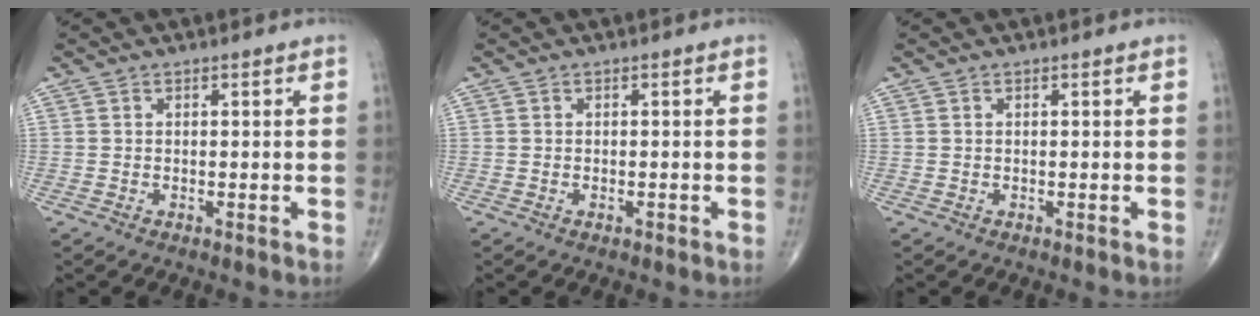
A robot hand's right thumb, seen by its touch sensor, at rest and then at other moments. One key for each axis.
{"total": 0.8, "fx": -0.4, "fy": 0.4, "fz": 0.6, "tx": -0.012, "ty": 0.003, "tz": -0.005}
{"total": 0.0}